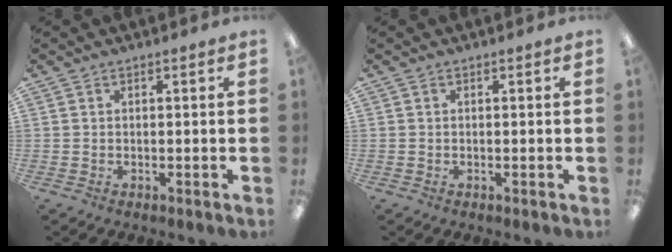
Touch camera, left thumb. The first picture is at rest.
{"total": 0.0}